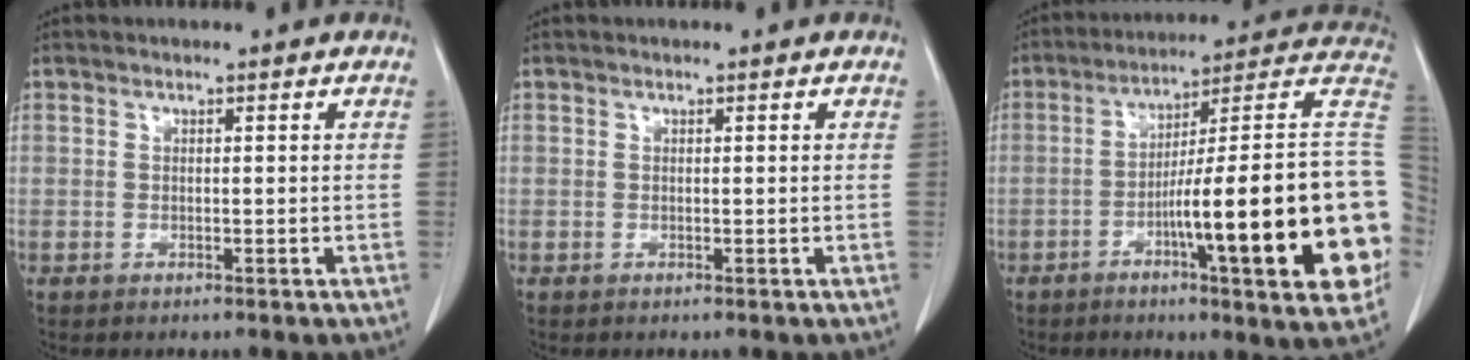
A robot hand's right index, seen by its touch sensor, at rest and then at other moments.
{"total": 0.0}
{"total": 25.6, "force": [-5.5, 1.4, 25.0], "torque": [-0.260, 0.010, -0.085]}